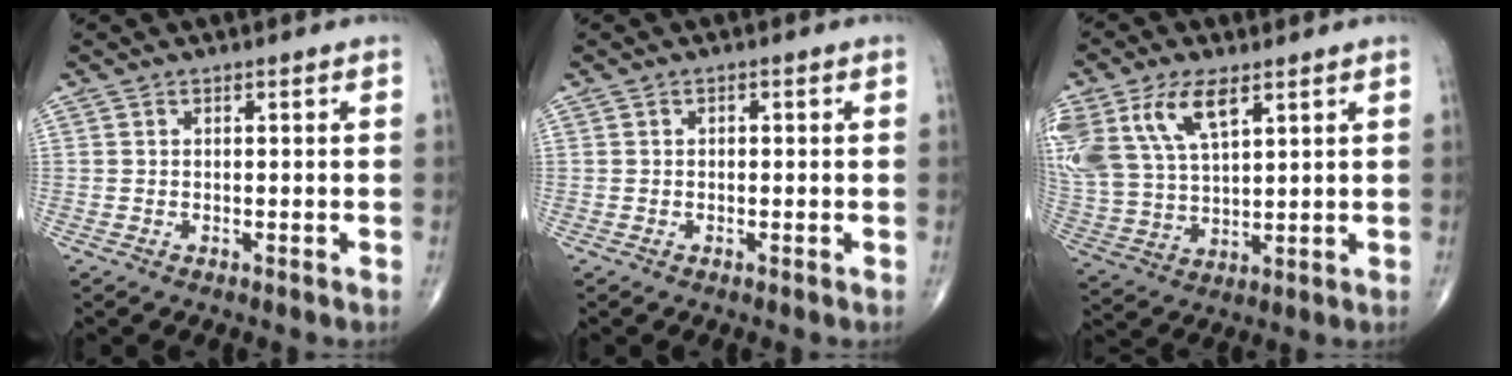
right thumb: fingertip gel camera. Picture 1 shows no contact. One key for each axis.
{"total": 0.6, "fx": 0.1, "fy": 0.5, "fz": 0.4, "tx": -0.003, "ty": 0.002, "tz": -0.001}
{"total": 16.3, "fx": 7.9, "fy": 8.4, "fz": 11.6, "tx": -0.249, "ty": -0.014, "tz": 0.159}